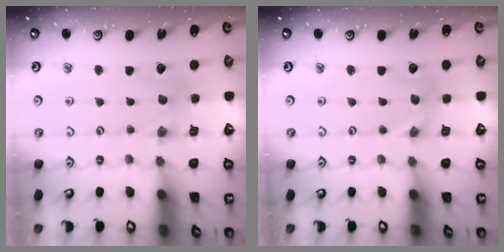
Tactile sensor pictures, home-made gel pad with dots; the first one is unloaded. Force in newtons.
{"total": 0.8, "press": 0.8, "slide": 0.1}